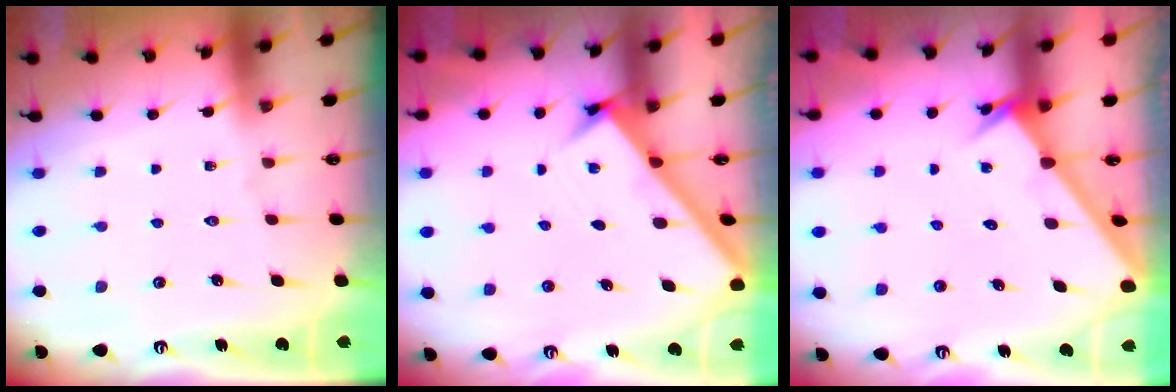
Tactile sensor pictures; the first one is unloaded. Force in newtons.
{"total": 2.9, "press": 2.9, "slide": 0.3}
{"total": 2.6, "press": 2.6, "slide": 0.1}